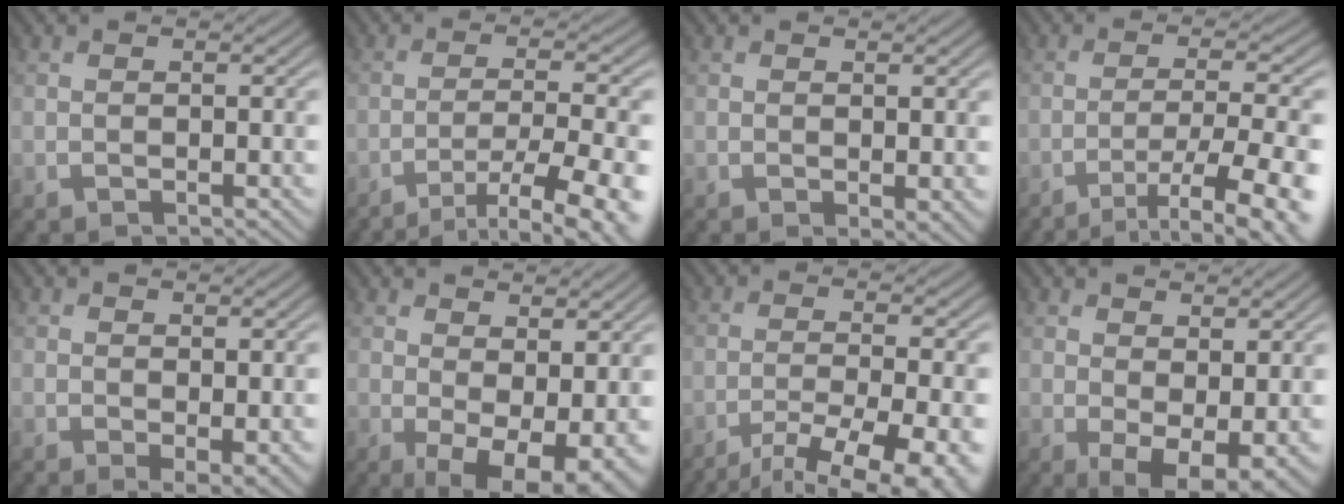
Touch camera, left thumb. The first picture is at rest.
{"total": 10.3, "force": [-6.8, 1.8, 7.5], "torque": [-0.122, -0.006, -0.093]}
{"total": 1.6, "force": [0.2, 0.7, 1.4], "torque": [-0.021, -0.006, 0.007]}
{"total": 10.8, "force": [-6.4, 2.0, 8.5], "torque": [-0.137, -0.001, -0.083]}
{"total": 2.6, "force": [0.4, 1.1, 2.3], "torque": [-0.039, -0.009, 0.011]}
{"total": 9.3, "force": [0.6, 4.8, 7.9], "torque": [-0.119, -0.019, 0.024]}
{"total": 10.2, "force": [-6.5, 2.3, 7.4], "torque": [-0.120, -0.018, -0.091]}
{"total": 6.4, "force": [0.7, 3.3, 5.5], "torque": [-0.093, -0.016, 0.021]}